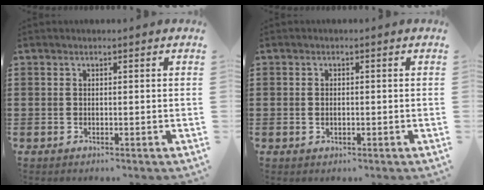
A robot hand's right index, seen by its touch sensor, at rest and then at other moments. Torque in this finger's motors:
{"motor_torque": [0.18, 1.96, -0.03, -0.01]}